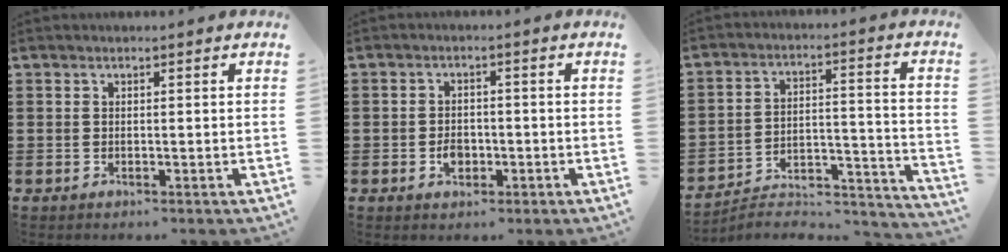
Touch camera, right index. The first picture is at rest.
{"total": 2.9, "force": [-0.9, 2.0, 1.9], "torque": [-0.036, 0.003, -0.017]}
{"total": 4.3, "force": [-4.0, 1.4, 1.1], "torque": [-0.023, -0.001, -0.084]}